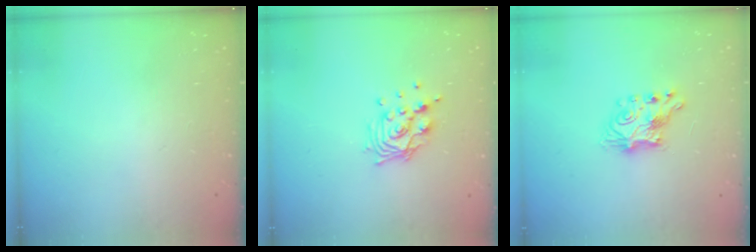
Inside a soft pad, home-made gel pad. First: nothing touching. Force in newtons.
{"total": 11.1, "press": 10.9, "slide": 1.6}
{"total": 7.2, "press": 7.2, "slide": 0.4}